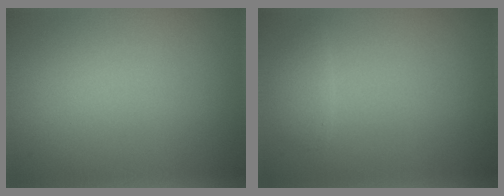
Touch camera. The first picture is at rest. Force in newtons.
{"total": 1.1, "press": 1.1, "slide": 0.0}